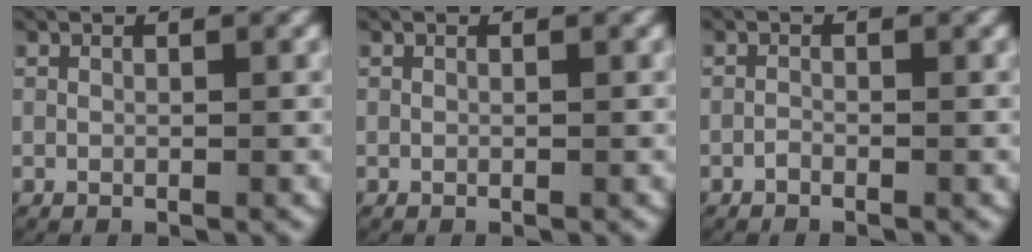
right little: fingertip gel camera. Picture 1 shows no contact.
{"total": 0.0}
{"total": 0.7, "force": [-0.7, 0.2, 0.2], "torque": [-0.007, -0.004, -0.014]}